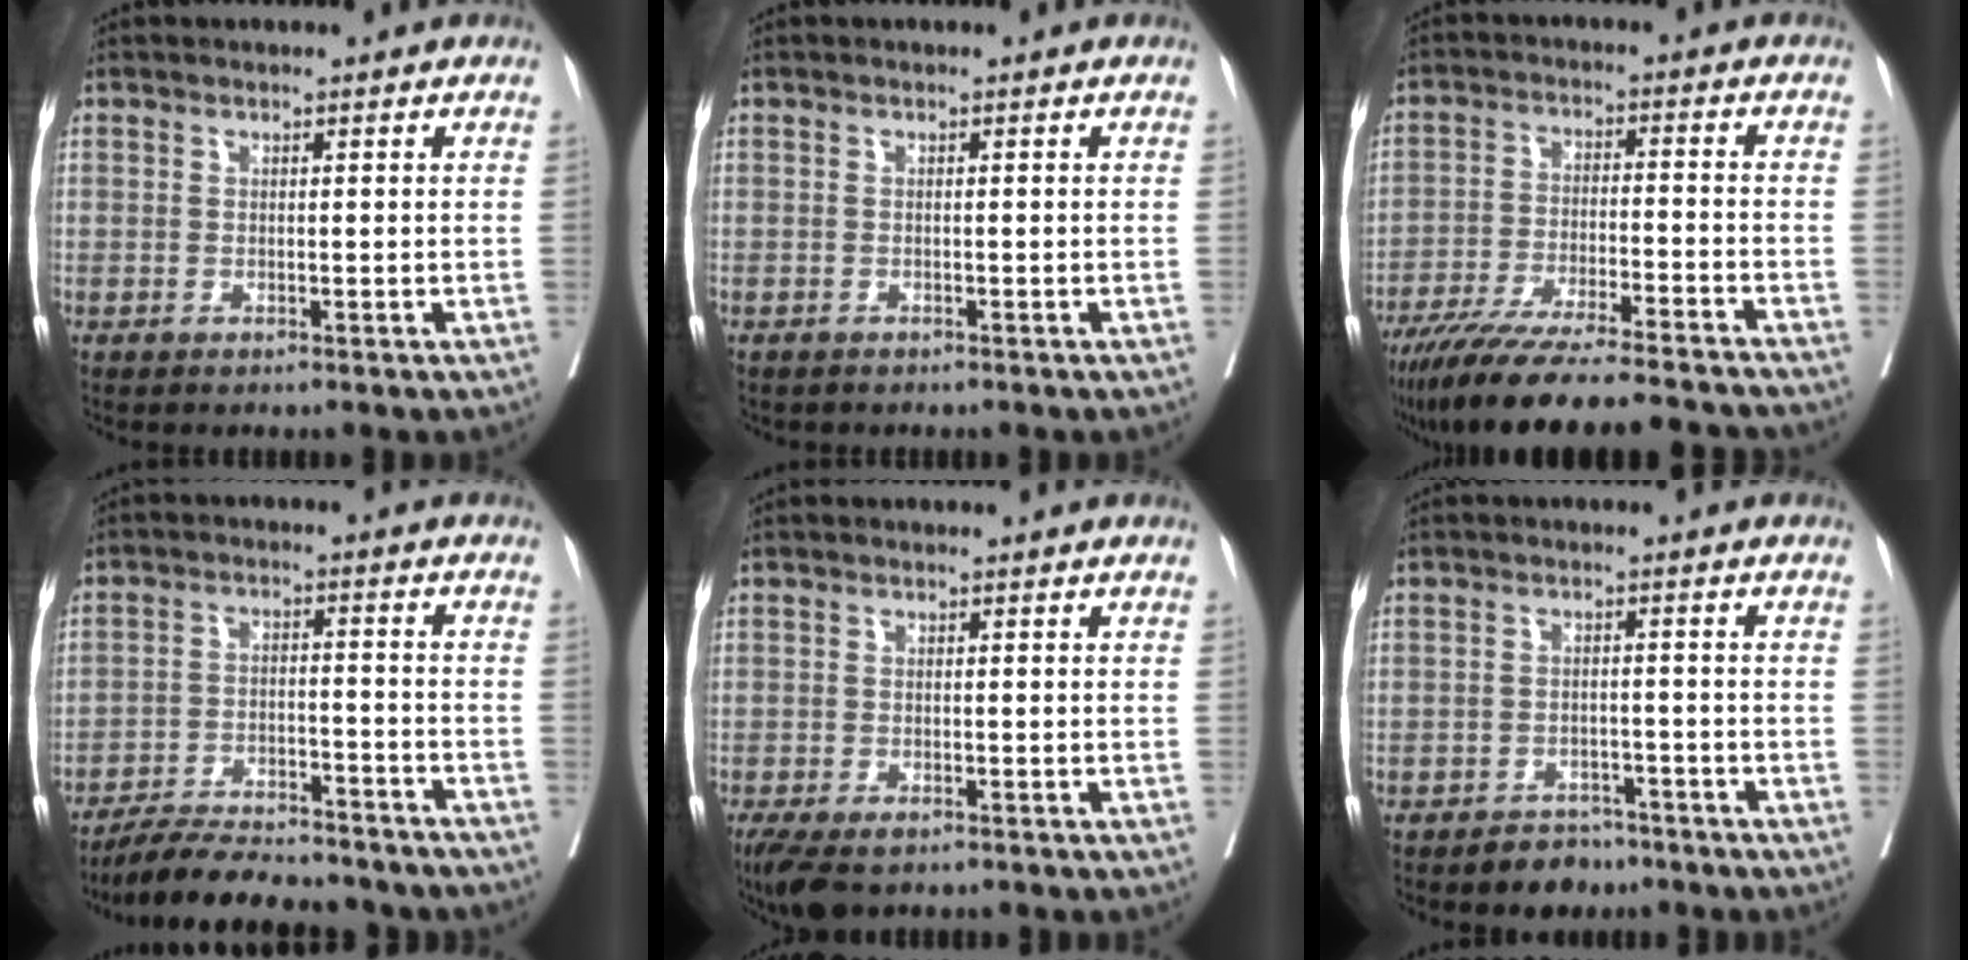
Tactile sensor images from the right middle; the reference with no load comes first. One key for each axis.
{"total": 0.9, "fx": -0.9, "fy": 0.4, "fz": 0.1, "tx": -0.010, "ty": -0.001, "tz": -0.016}
{"total": 19.3, "fx": -17.0, "fy": 1.1, "fz": 9.1, "tx": -0.143, "ty": -0.034, "tz": -0.262}
{"total": 14.9, "fx": -13.6, "fy": 2.7, "fz": 5.6, "tx": -0.086, "ty": 0.000, "tz": -0.201}
{"total": 6.2, "fx": -4.3, "fy": 2.6, "fz": 3.7, "tx": -0.068, "ty": -0.014, "tz": -0.073}
{"total": 4.0, "fx": -3.1, "fy": 2.2, "fz": 1.0, "tx": -0.011, "ty": 0.007, "tz": -0.043}